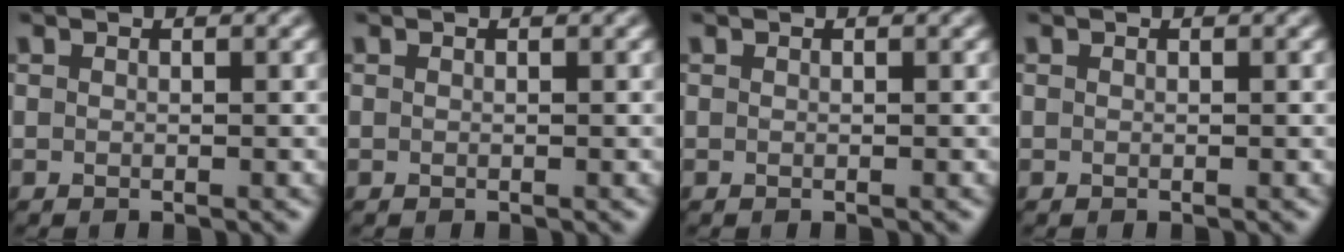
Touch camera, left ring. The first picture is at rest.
{"total": 0.0}
{"total": 0.0}
{"total": 0.0}